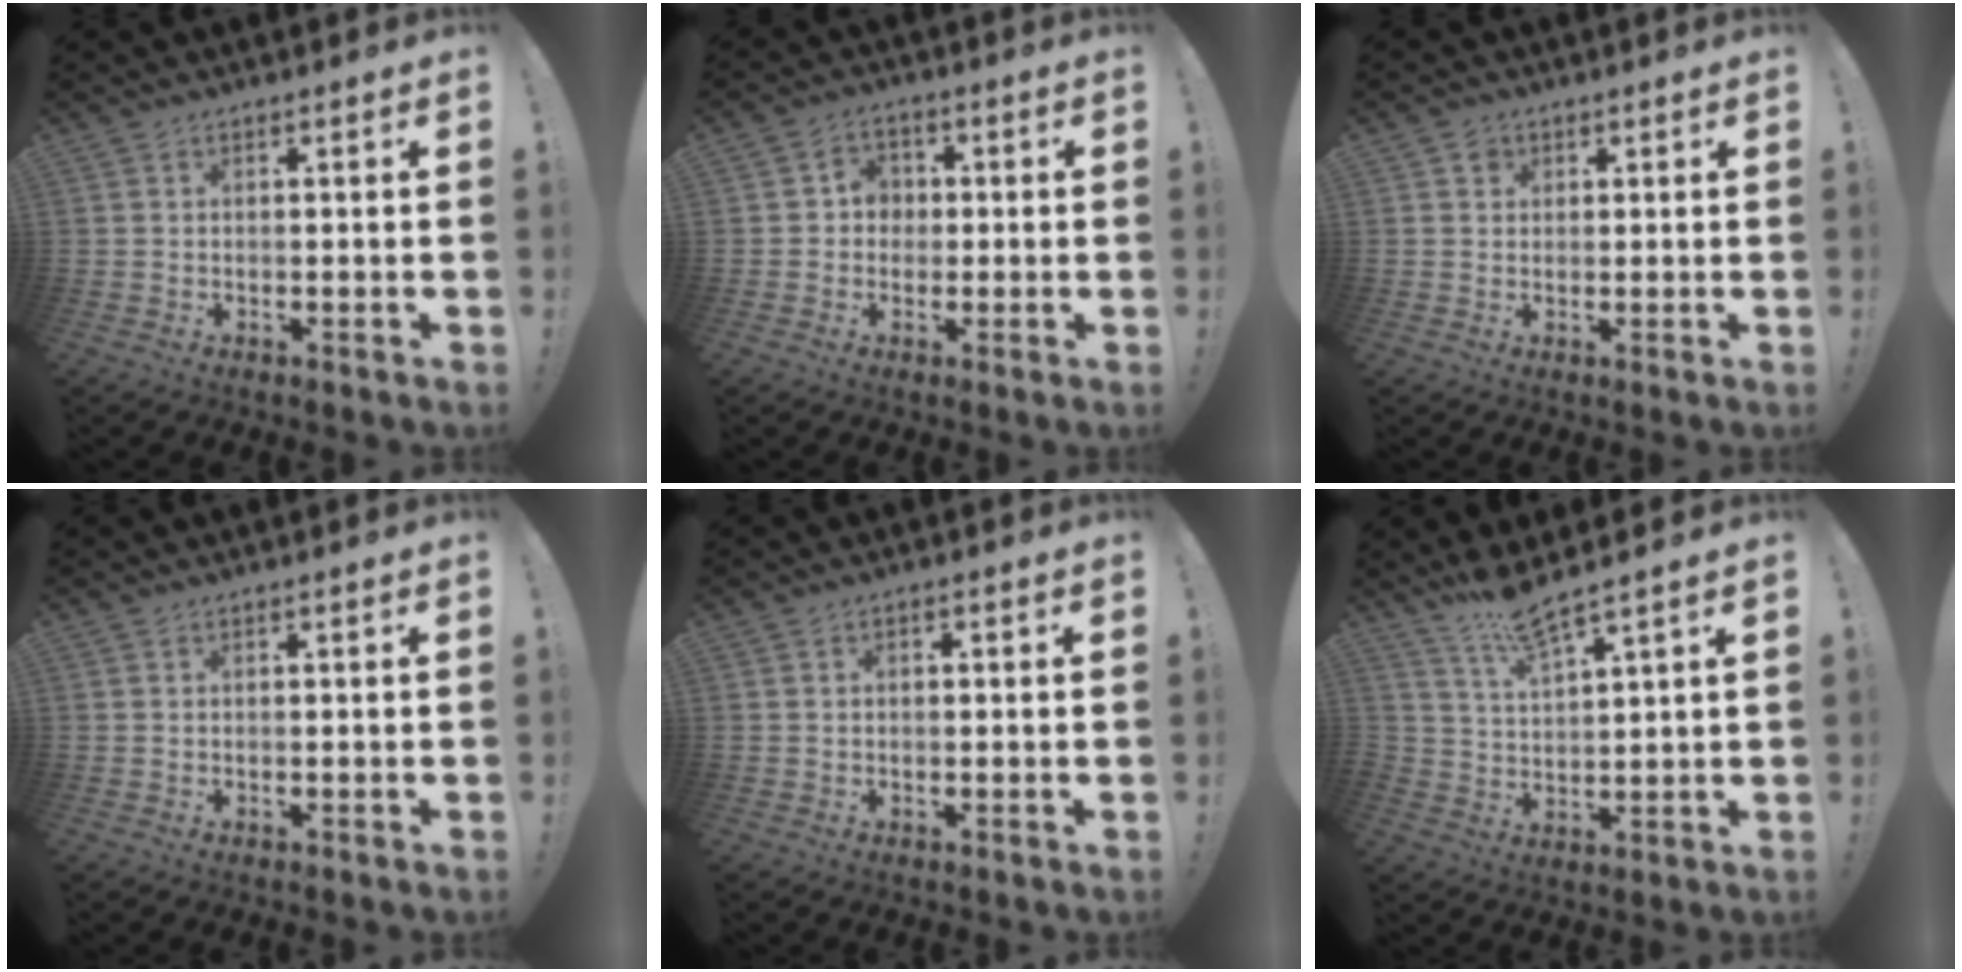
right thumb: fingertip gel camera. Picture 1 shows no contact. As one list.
[{"total": 4.8, "force": [-0.5, 4.6, 1.3], "torque": [-0.019, 0.007, -0.009]}, {"total": 2.3, "force": [1.2, 1.9, 0.4], "torque": [-0.005, -0.002, 0.020]}, {"total": 0.0}, {"total": 1.1, "force": [-0.4, 0.8, 0.7], "torque": [-0.012, 0.005, -0.008]}, {"total": 8.7, "force": [7.2, 0.9, 4.8], "torque": [-0.086, -0.040, 0.126]}]